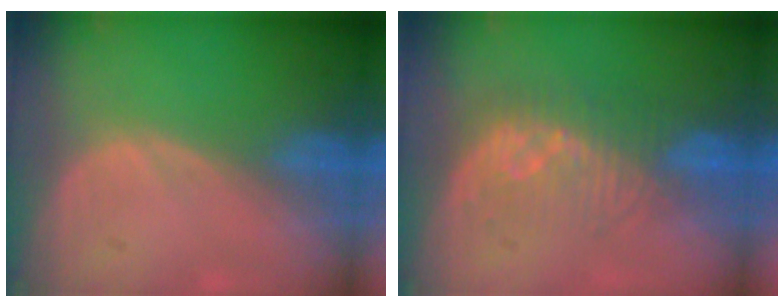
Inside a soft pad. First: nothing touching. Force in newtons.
{"total": 8.0, "press": 7.5, "slide": 2.9}